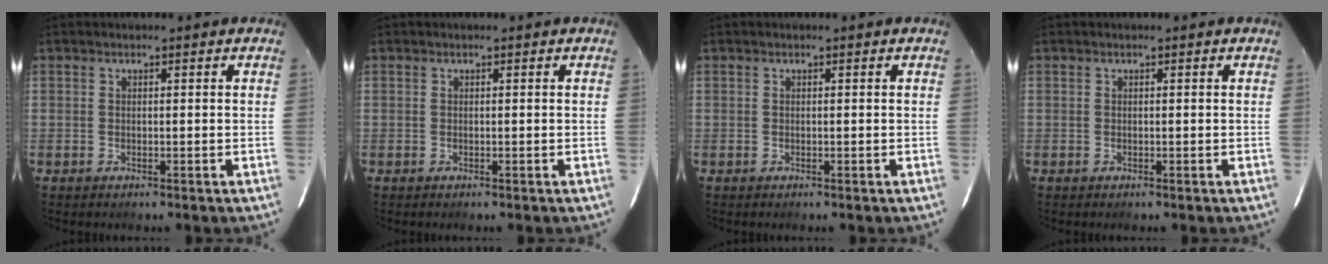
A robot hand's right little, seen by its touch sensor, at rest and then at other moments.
{"total": 0.0}
{"total": 0.0}
{"total": 0.0}